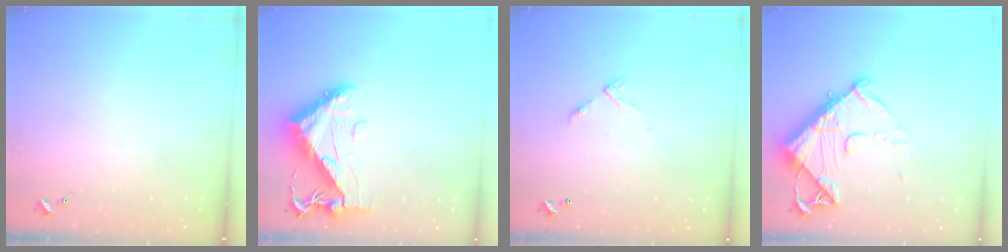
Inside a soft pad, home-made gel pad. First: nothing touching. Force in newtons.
{"total": 12.7, "press": 12.6, "slide": 1.1}
{"total": 6.5, "press": 6.5, "slide": 0.5}
{"total": 15.0, "press": 14.9, "slide": 1.7}